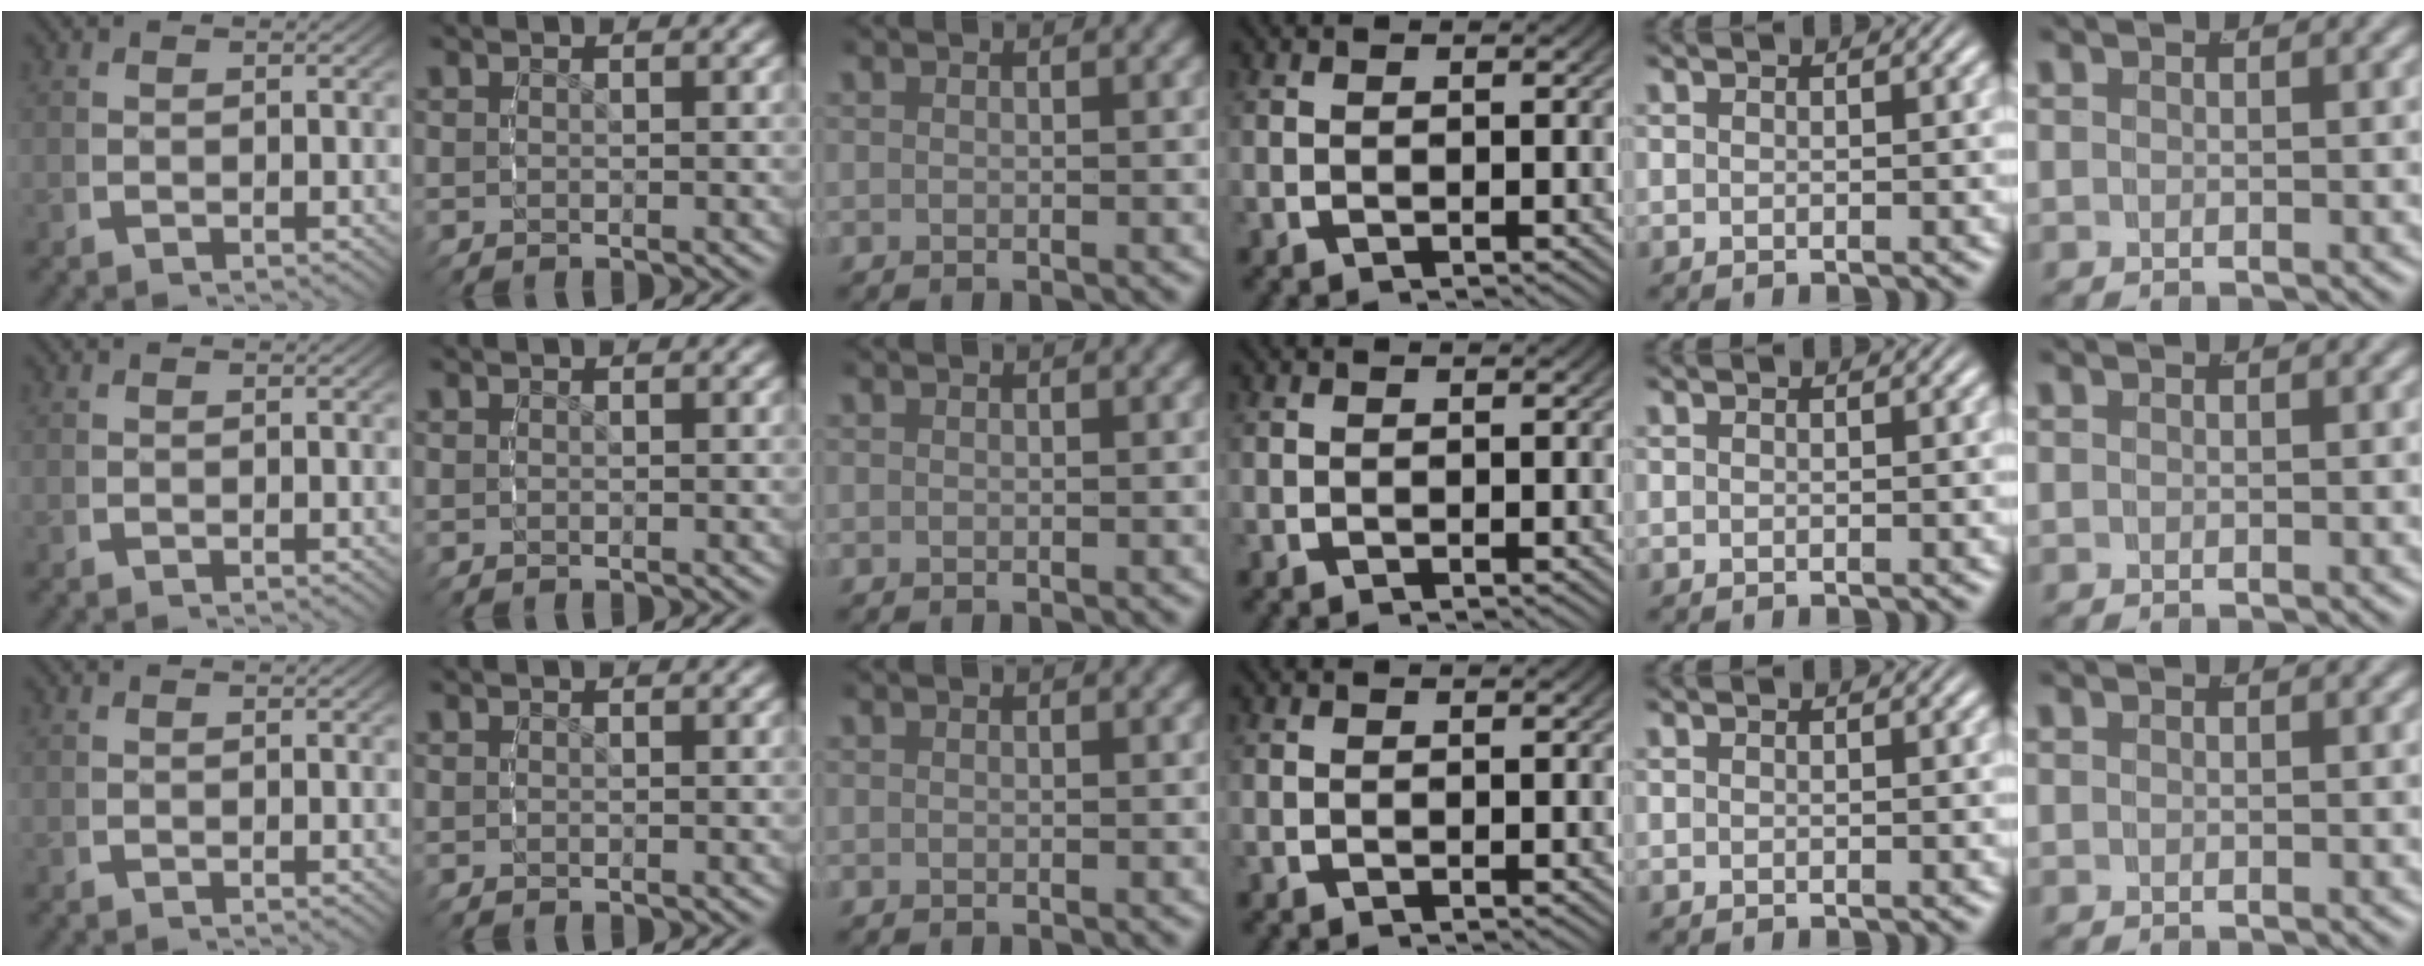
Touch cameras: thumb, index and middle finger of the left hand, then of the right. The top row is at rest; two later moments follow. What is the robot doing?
{"motion": "reach", "object": "bottle cap"}